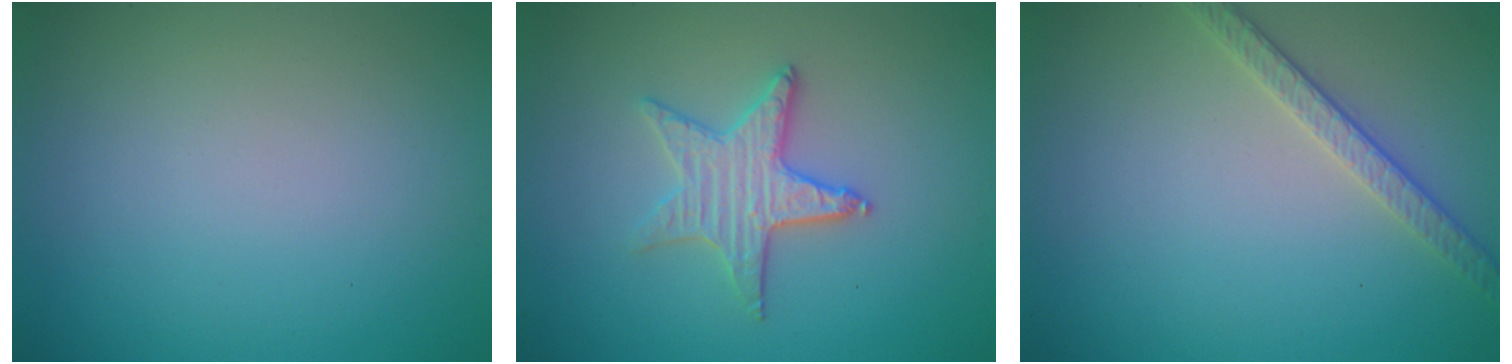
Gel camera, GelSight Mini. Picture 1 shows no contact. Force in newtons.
{"total": 3.1, "press": 2.9, "slide": 1.2}
{"total": 2.6, "press": 2.5, "slide": 0.8}